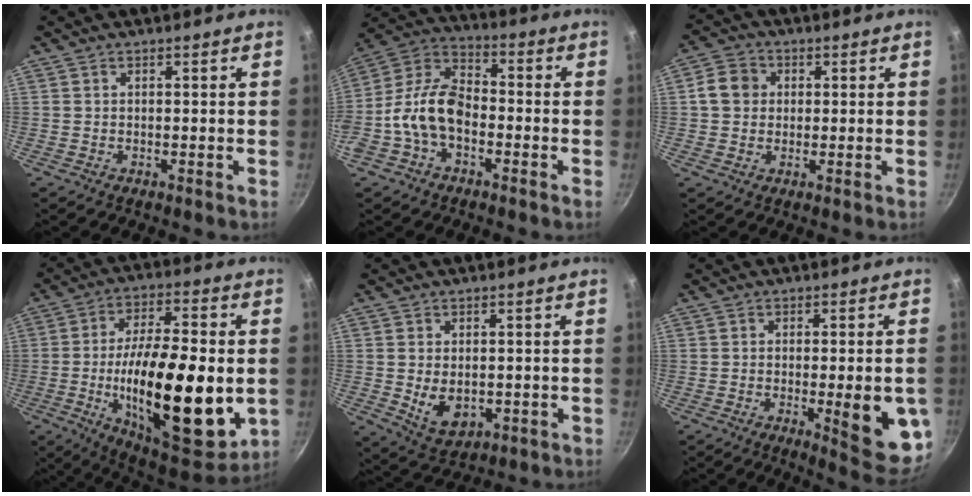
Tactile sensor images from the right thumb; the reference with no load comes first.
{"total": 12.8, "force": [-3.2, 8.1, 9.3], "torque": [-0.160, 0.049, -0.080]}
{"total": 5.7, "force": [0.8, 5.0, 2.6], "torque": [-0.024, 0.007, 0.002]}
{"total": 27.2, "force": [-3.8, 10.5, 24.8], "torque": [-0.384, 0.001, -0.057]}
{"total": 6.9, "force": [-0.5, 4.7, 5.0], "torque": [-0.073, -0.013, 0.009]}
{"total": 13.1, "force": [-2.7, 3.5, 12.4], "torque": [-0.129, -0.001, -0.027]}